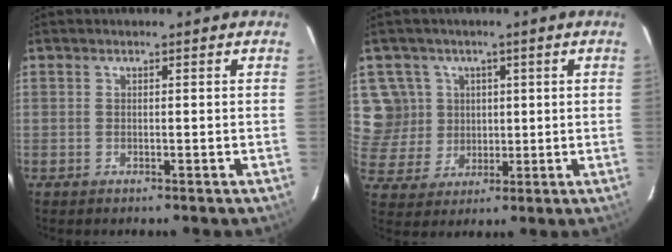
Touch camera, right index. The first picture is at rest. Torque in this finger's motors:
{"motor_torque": [-0.09, 0.13, 0.05, 0.00]}